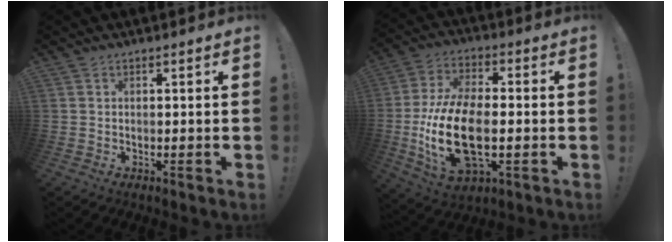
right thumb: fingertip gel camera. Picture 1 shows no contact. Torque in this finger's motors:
{"motor_torque": [0.08, 1.33, 1.51, -1.26, 0.71]}